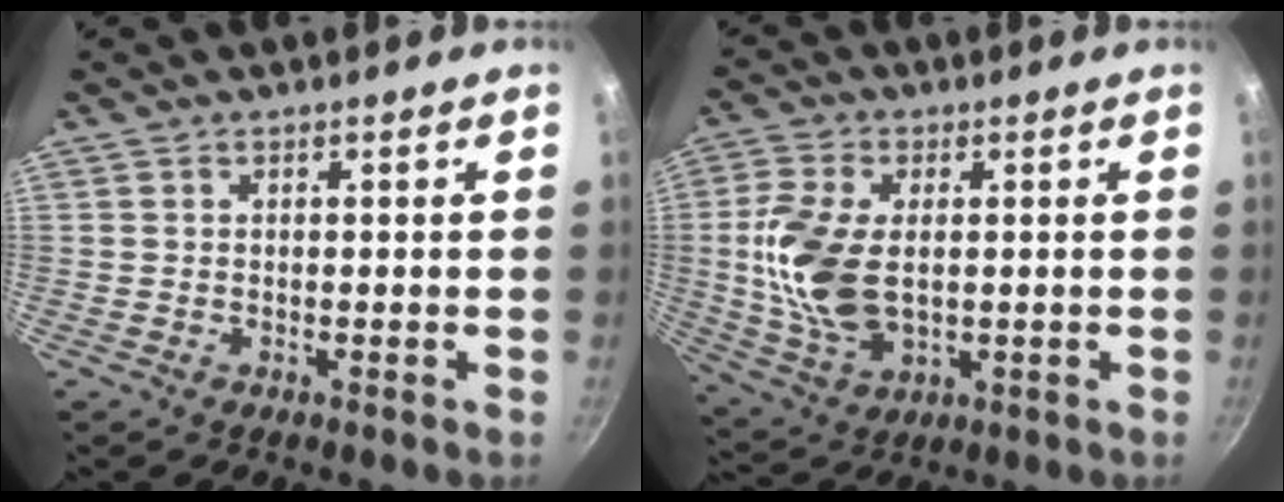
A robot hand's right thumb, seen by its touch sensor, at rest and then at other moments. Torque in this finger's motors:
{"motor_torque": [-0.97, 1.14, 1.20, 0.77, 0.14]}